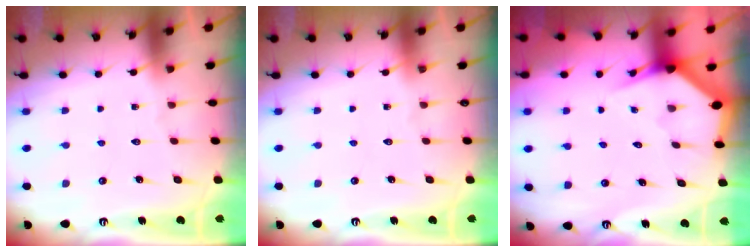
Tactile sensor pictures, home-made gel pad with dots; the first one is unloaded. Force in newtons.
{"total": 0.0}
{"total": 2.7, "press": 2.7, "slide": 0.1}